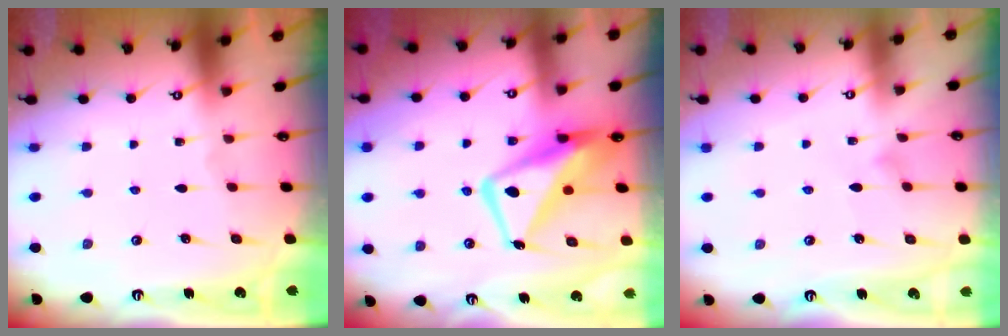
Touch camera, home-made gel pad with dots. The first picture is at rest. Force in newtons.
{"total": 12.7, "press": 12.7, "slide": 1.4}
{"total": 6.2, "press": 6.2, "slide": 0.3}